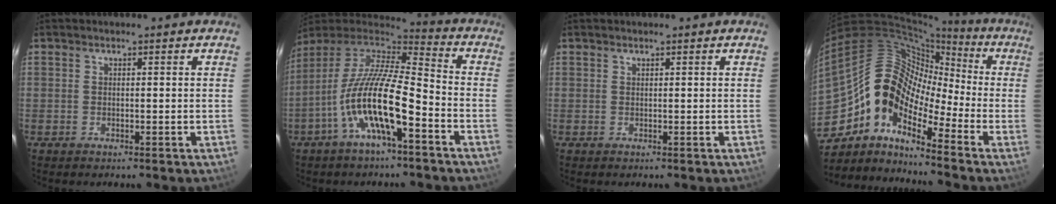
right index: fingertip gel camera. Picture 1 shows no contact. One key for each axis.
{"total": 16.8, "fx": -6.8, "fy": 4.0, "fz": 14.8, "tx": -0.275, "ty": -0.015, "tz": -0.136}
{"total": 0.0}
{"total": 13.9, "fx": -6.6, "fy": 7.9, "fz": 9.3, "tx": -0.154, "ty": 0.014, "tz": -0.145}